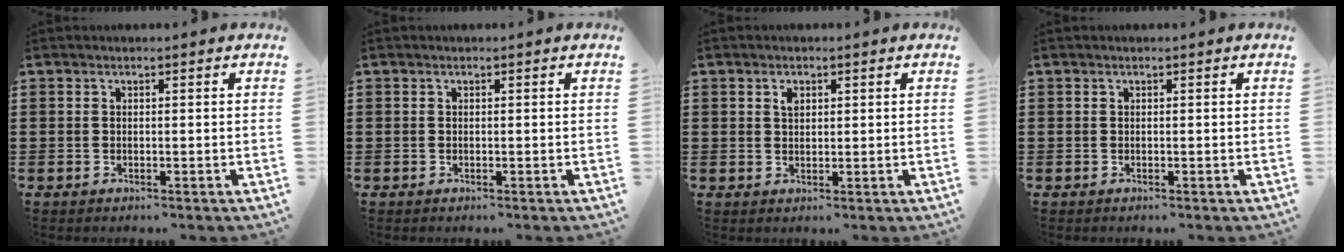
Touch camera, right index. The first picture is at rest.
{"total": 0.0}
{"total": 1.5, "force": [0.7, 0.7, 1.0], "torque": [-0.024, 0.001, 0.014]}
{"total": 0.0}